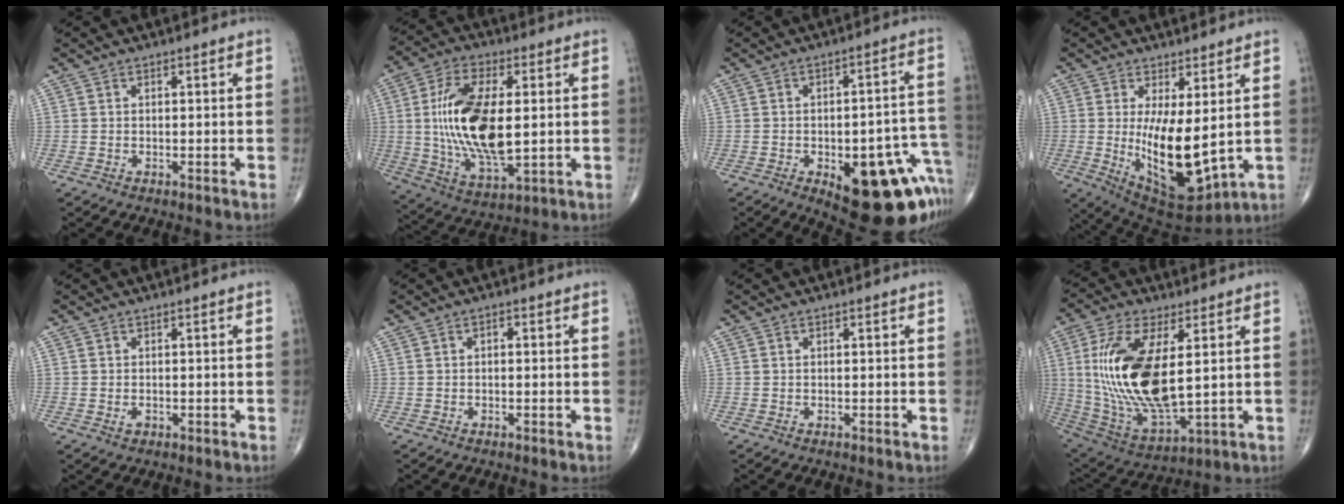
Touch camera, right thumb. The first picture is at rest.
{"total": 18.8, "force": [1.0, 8.5, 16.7], "torque": [-0.317, -0.015, 0.023]}
{"total": 21.4, "force": [-8.9, 9.2, 17.2], "torque": [-0.136, 0.052, -0.097]}
{"total": 13.9, "force": [0.5, 5.3, 12.8], "torque": [-0.206, -0.040, 0.029]}
{"total": 1.1, "force": [-0.4, 0.8, 0.7], "torque": [-0.010, 0.001, -0.004]}
{"total": 1.0, "force": [0.1, 0.5, 0.8], "torque": [-0.011, 0.002, -0.002]}
{"total": 0.0}
{"total": 21.0, "force": [3.0, 8.9, 18.8], "torque": [-0.388, -0.023, 0.068]}